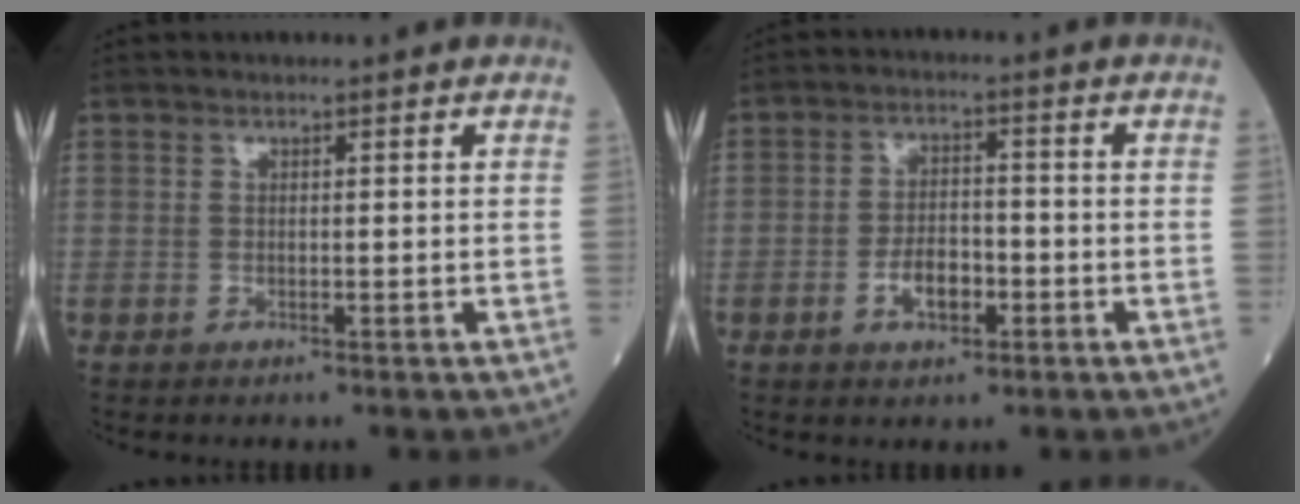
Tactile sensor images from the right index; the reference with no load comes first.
{"total": 4.9, "force": [-1.9, 2.3, 3.8], "torque": [-0.071, 0.005, -0.033]}